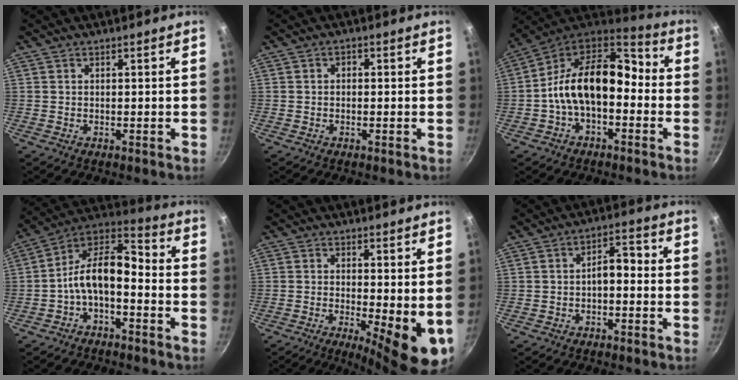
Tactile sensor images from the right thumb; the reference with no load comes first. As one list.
[{"total": 1.2, "force": [-0.1, 1.0, 0.7], "torque": [-0.010, 0.007, -0.003]}, {"total": 16.9, "force": [-2.3, 10.4, 13.1], "torque": [-0.200, 0.058, -0.056]}, {"total": 12.0, "force": [-3.7, 6.0, 9.7], "torque": [-0.174, 0.062, -0.081]}, {"total": 10.3, "force": [-1.2, 3.2, 9.7], "torque": [-0.115, -0.014, -0.009]}, {"total": 4.6, "force": [-1.3, 2.4, 3.7], "torque": [-0.044, 0.032, -0.022]}]